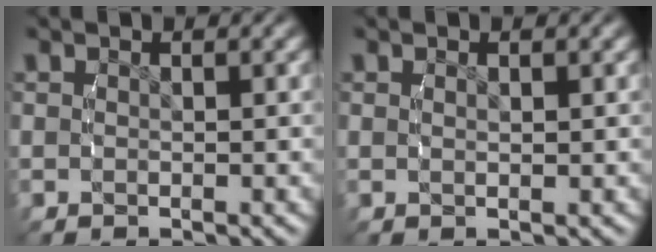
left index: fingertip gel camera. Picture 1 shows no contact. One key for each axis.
{"total": 0.7, "fx": 0.2, "fy": -0.3, "fz": 0.6, "tx": -0.010, "ty": -0.003, "tz": 0.007}